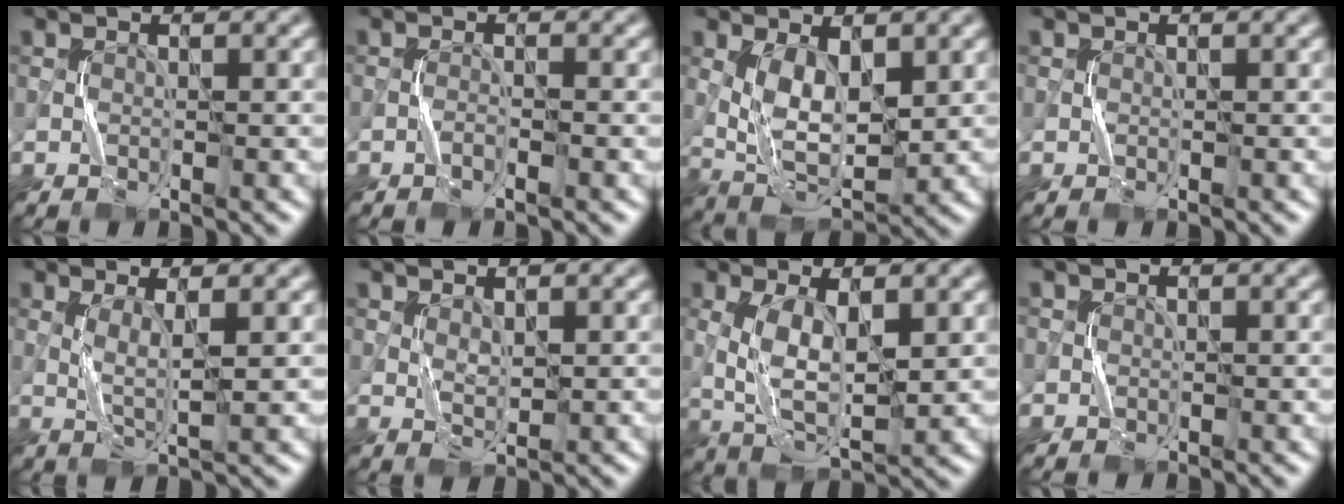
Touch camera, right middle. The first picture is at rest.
{"total": 0.8, "force": [-0.5, 0.0, 0.6], "torque": [-0.010, 0.003, -0.011]}
{"total": 5.7, "force": [1.2, 2.7, 4.9], "torque": [-0.099, -0.008, 0.028]}
{"total": 0.0}
{"total": 2.6, "force": [0.7, 0.3, 2.5], "torque": [-0.056, -0.003, 0.016]}
{"total": 1.7, "force": [0.7, 0.7, 1.3], "torque": [-0.026, -0.002, 0.019]}
{"total": 5.8, "force": [0.8, 2.3, 5.3], "torque": [-0.109, -0.003, 0.018]}
{"total": 0.9, "force": [0.0, 0.9, 0.0], "torque": [0.010, -0.001, -0.005]}